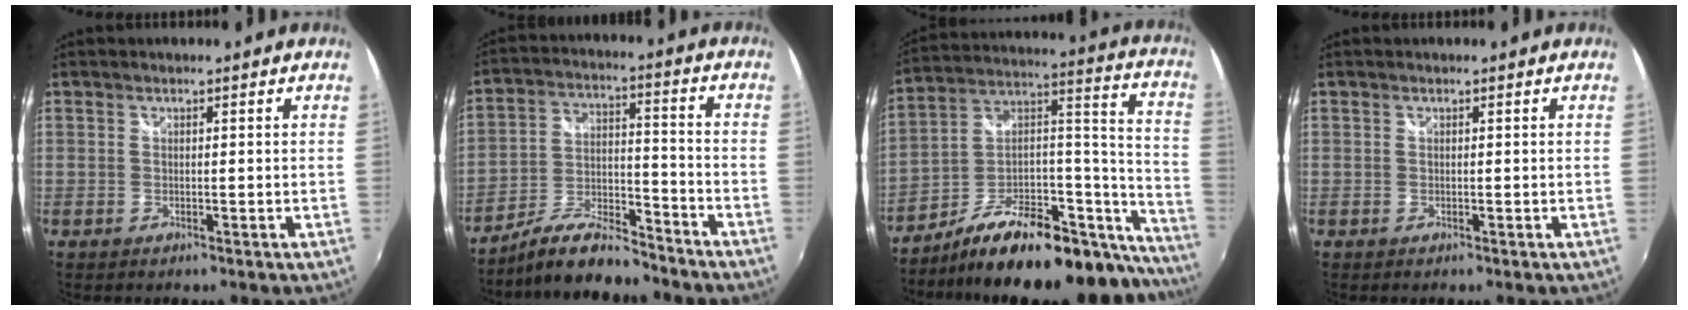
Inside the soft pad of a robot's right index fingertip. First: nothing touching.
{"total": 11.9, "force": [-10.4, 2.7, 5.0], "torque": [-0.108, 0.006, -0.185]}
{"total": 30.4, "force": [-23.7, 10.2, 16.1], "torque": [-0.185, 0.044, -0.350]}
{"total": 0.0}